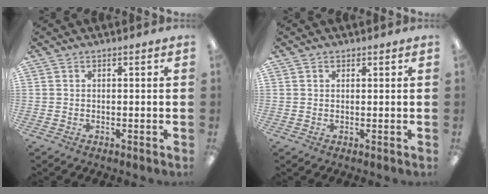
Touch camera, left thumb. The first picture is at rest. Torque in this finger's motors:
{"motor_torque": [-0.27, -0.13, -0.28, 0.05, 0.00]}